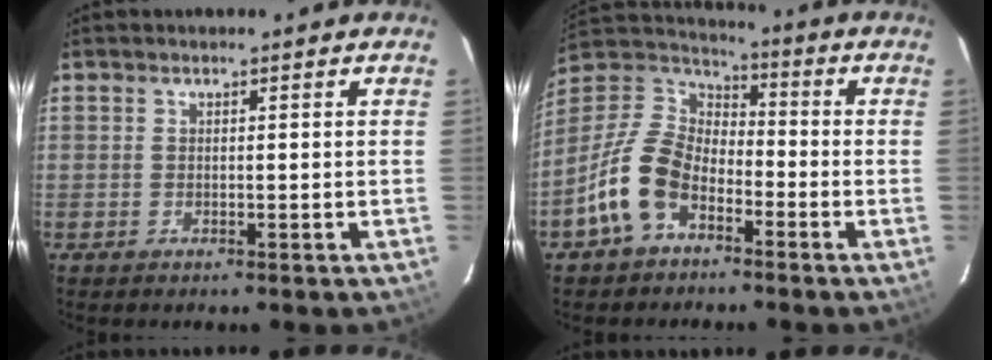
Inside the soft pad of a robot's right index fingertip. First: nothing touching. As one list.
[{"total": 13.3, "force": [-6.5, 8.2, 8.2], "torque": [-0.174, 0.015, -0.128]}]